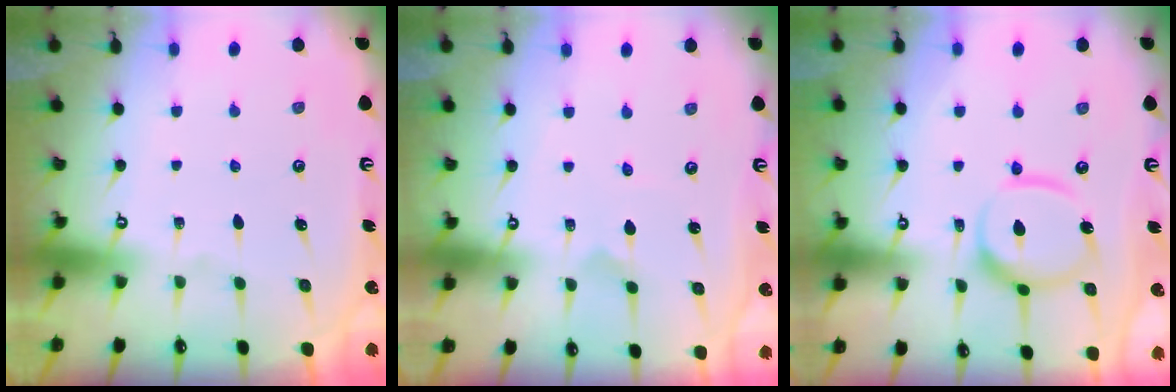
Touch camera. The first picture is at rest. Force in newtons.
{"total": 0.7, "press": 0.7, "slide": 0.0}
{"total": 15.3, "press": 15.2, "slide": 1.5}